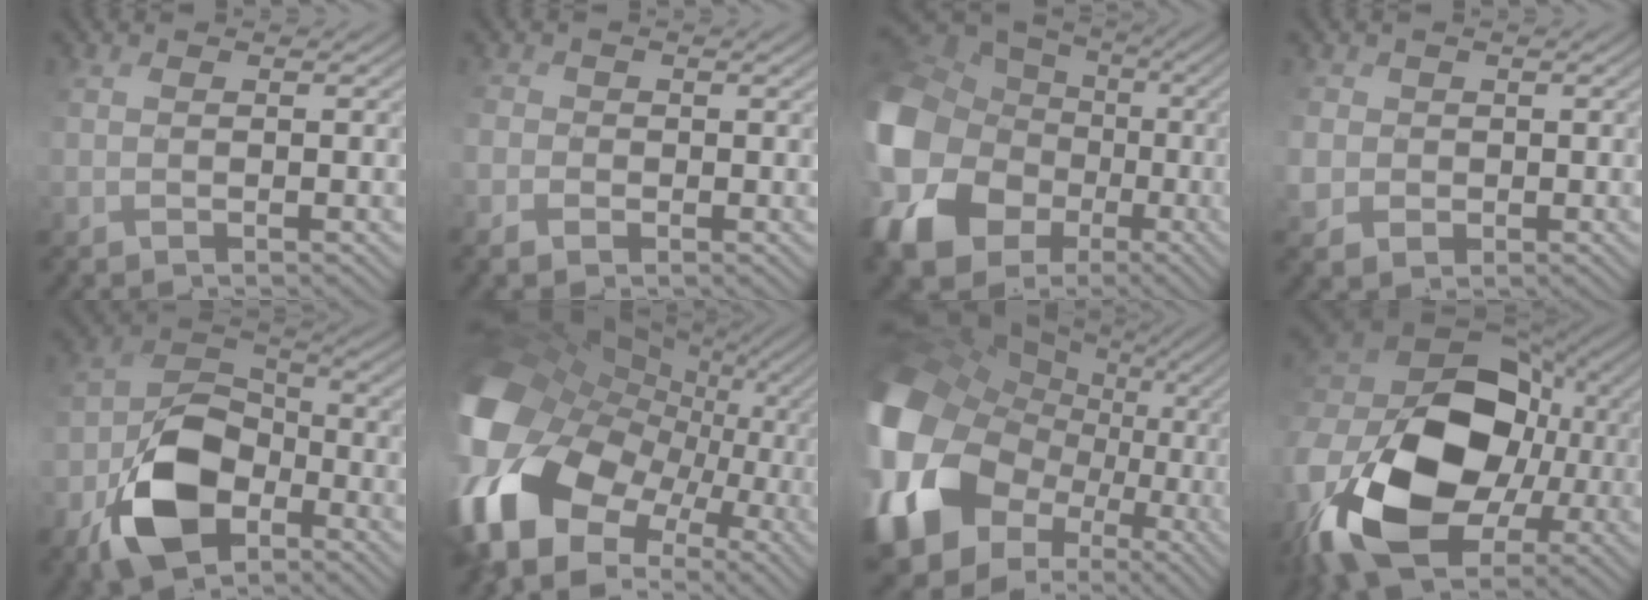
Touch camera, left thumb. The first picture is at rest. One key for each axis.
{"total": 2.5, "fx": -1.1, "fy": 2.1, "fz": 0.7, "tx": -0.025, "ty": -0.007, "tz": -0.030}
{"total": 21.7, "fx": -4.1, "fy": 17.5, "fz": 12.1, "tx": -0.332, "ty": -0.032, "tz": -0.088}
{"total": 3.2, "fx": 0.1, "fy": 3.1, "fz": 0.6, "tx": -0.032, "ty": -0.005, "tz": -0.002}
{"total": 12.0, "fx": -5.7, "fy": 7.6, "fz": 7.3, "tx": -0.153, "ty": -0.009, "tz": -0.114}
{"total": 21.3, "fx": -2.4, "fy": 16.3, "fz": 13.4, "tx": -0.328, "ty": -0.040, "tz": -0.029}
{"total": 20.9, "fx": -1.9, "fy": 17.3, "fz": 11.6, "tx": -0.325, "ty": -0.029, "tz": -0.027}
{"total": 19.8, "fx": -5.3, "fy": 13.0, "fz": 13.9, "tx": -0.321, "ty": -0.042, "tz": -0.082}